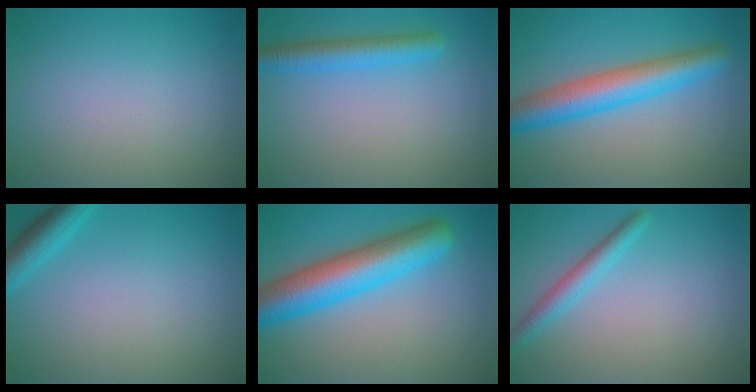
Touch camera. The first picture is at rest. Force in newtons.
{"total": 3.2, "press": 3.2, "slide": 0.2}
{"total": 6.1, "press": 6.1, "slide": 0.1}
{"total": 2.9, "press": 2.9, "slide": 0.2}
{"total": 8.1, "press": 8.1, "slide": 0.3}
{"total": 2.3, "press": 2.3, "slide": 0.1}